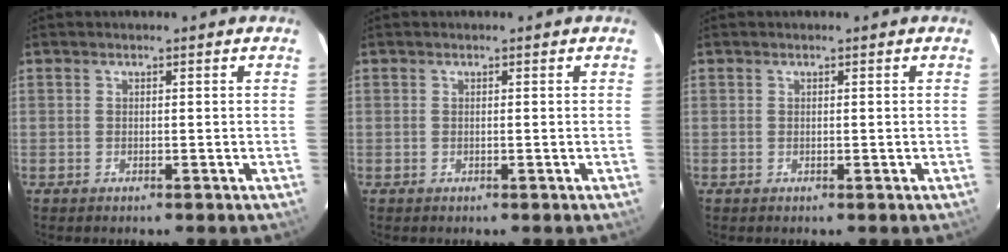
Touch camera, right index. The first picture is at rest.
{"total": 0.0}
{"total": 0.0}